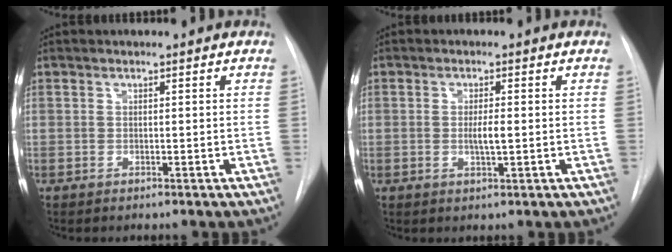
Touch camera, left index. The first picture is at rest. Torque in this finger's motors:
{"motor_torque": [0.45, 0.28, 0.10, 0.03]}